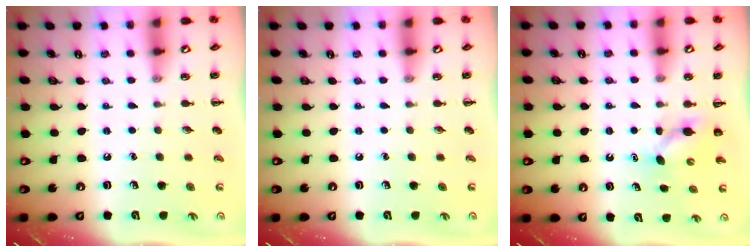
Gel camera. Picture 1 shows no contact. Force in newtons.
{"total": 0.0}
{"total": 4.0, "press": 3.9, "slide": 1.1}